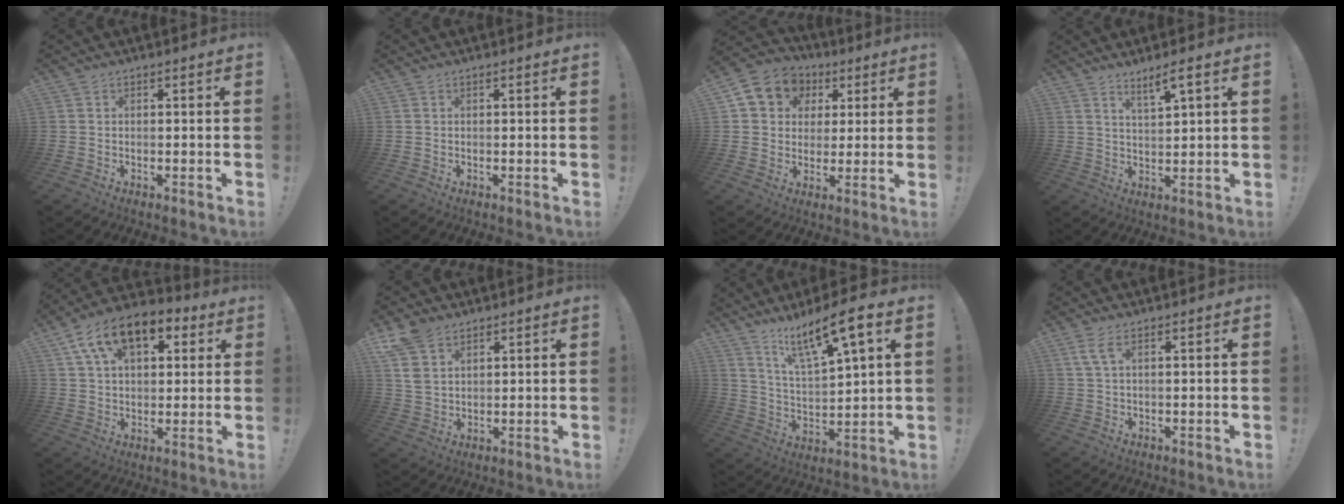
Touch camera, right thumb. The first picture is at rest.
{"total": 0.0}
{"total": 10.6, "force": [4.0, 9.0, 3.8], "torque": [-0.046, -0.020, 0.081]}
{"total": 5.1, "force": [3.5, 0.3, 3.7], "torque": [-0.055, -0.021, 0.055]}
{"total": 15.1, "force": [7.1, 9.0, 9.9], "torque": [-0.164, -0.022, 0.129]}
{"total": 8.2, "force": [5.1, 4.8, 4.1], "torque": [-0.073, -0.012, 0.103]}
{"total": 13.5, "force": [9.2, 2.0, 9.7], "torque": [-0.170, -0.054, 0.147]}
{"total": 3.3, "force": [1.5, 0.9, 2.8], "torque": [-0.050, -0.004, 0.026]}